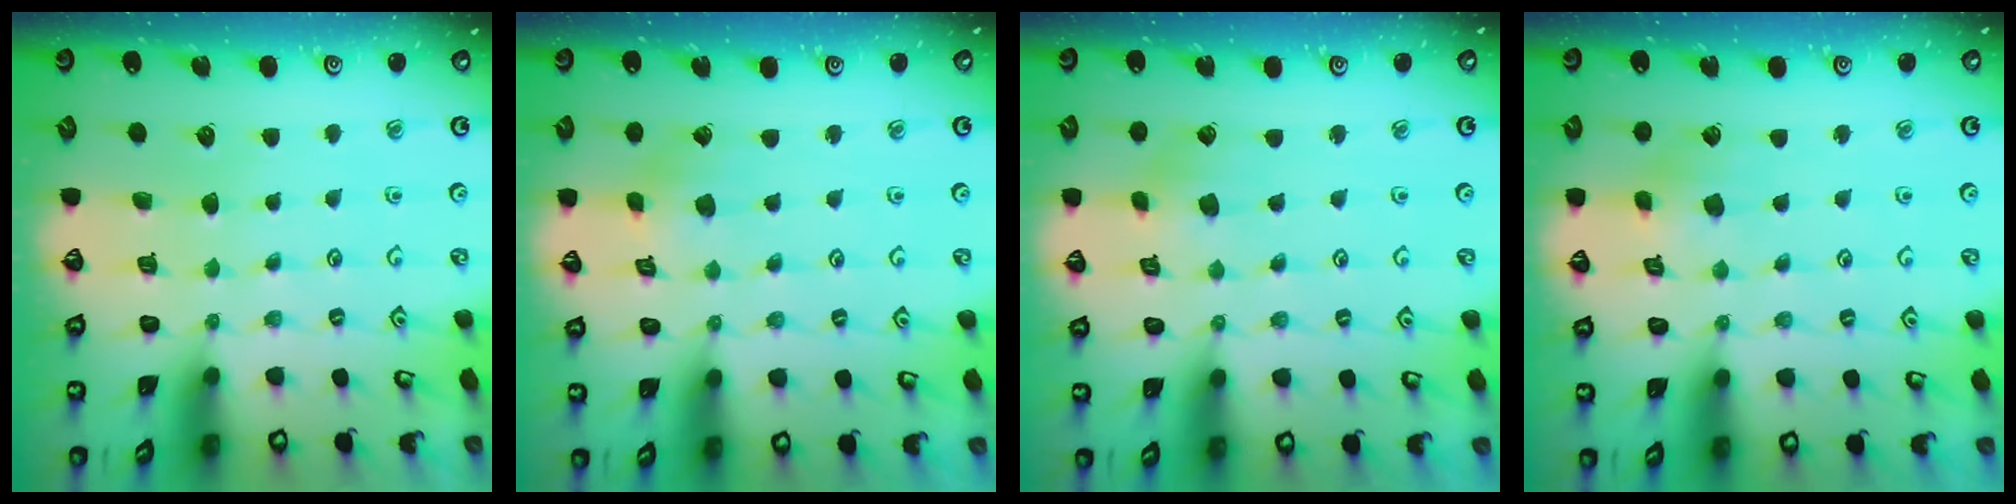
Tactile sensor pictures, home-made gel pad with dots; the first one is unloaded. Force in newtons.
{"total": 2.6, "press": 2.6, "slide": 0.2}
{"total": 4.9, "press": 4.9, "slide": 0.4}
{"total": 5.4, "press": 5.4, "slide": 0.6}